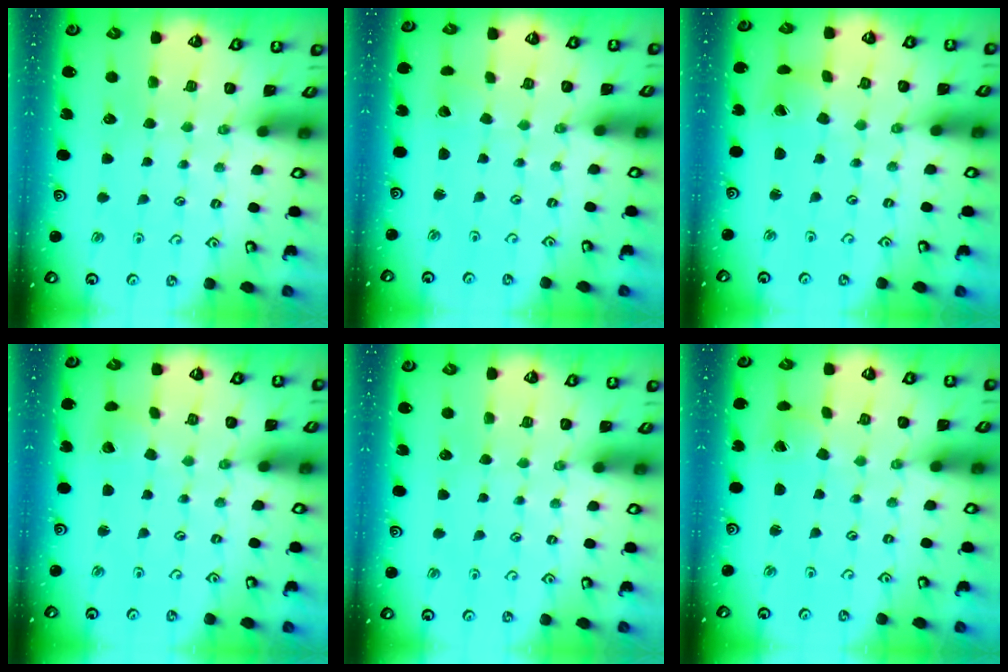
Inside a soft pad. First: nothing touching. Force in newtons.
{"total": 1.4, "press": 1.4, "slide": 0.0}
{"total": 1.4, "press": 1.4, "slide": 0.2}
{"total": 2.1, "press": 2.1, "slide": 0.3}
{"total": 0.0}
{"total": 1.2, "press": 1.2, "slide": 0.1}